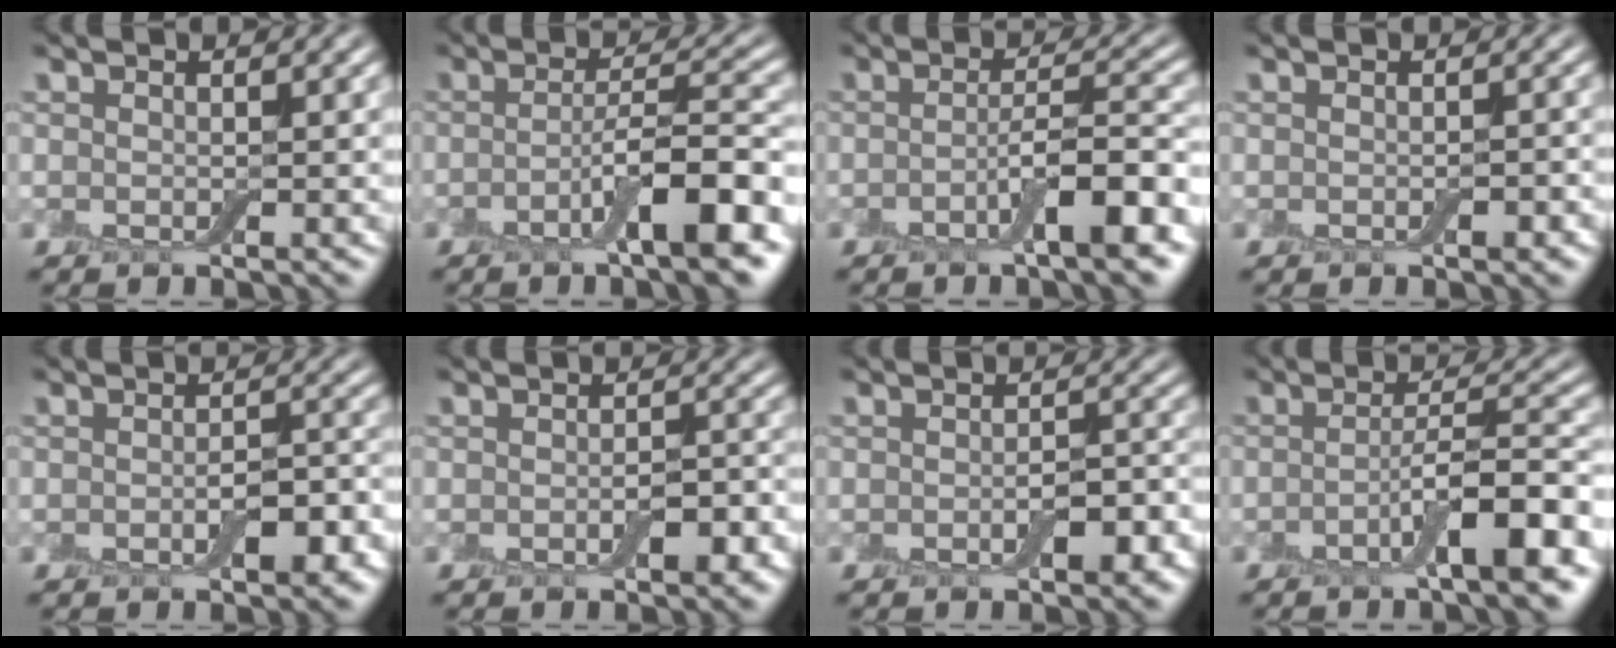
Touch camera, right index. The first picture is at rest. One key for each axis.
{"total": 7.0, "fx": -2.9, "fy": 1.1, "fz": 6.3, "tx": -0.097, "ty": 0.011, "tz": -0.055}
{"total": 5.5, "fx": -2.2, "fy": 0.9, "fz": 5.0, "tx": -0.076, "ty": 0.009, "tz": -0.041}
{"total": 1.0, "fx": -0.4, "fy": 0.4, "fz": 0.8, "tx": -0.012, "ty": 0.001, "tz": -0.003}
{"total": 3.2, "fx": -1.1, "fy": 1.4, "fz": 2.7, "tx": -0.044, "ty": -0.002, "tz": -0.015}
{"total": 2.5, "fx": -0.9, "fy": 1.1, "fz": 2.1, "tx": -0.032, "ty": -0.001, "tz": -0.011}
{"total": 2.9, "fx": -1.0, "fy": 1.3, "fz": 2.4, "tx": -0.038, "ty": -0.001, "tz": -0.013}
{"total": 6.3, "fx": -2.6, "fy": 0.9, "fz": 5.6, "tx": -0.086, "ty": 0.012, "tz": -0.050}